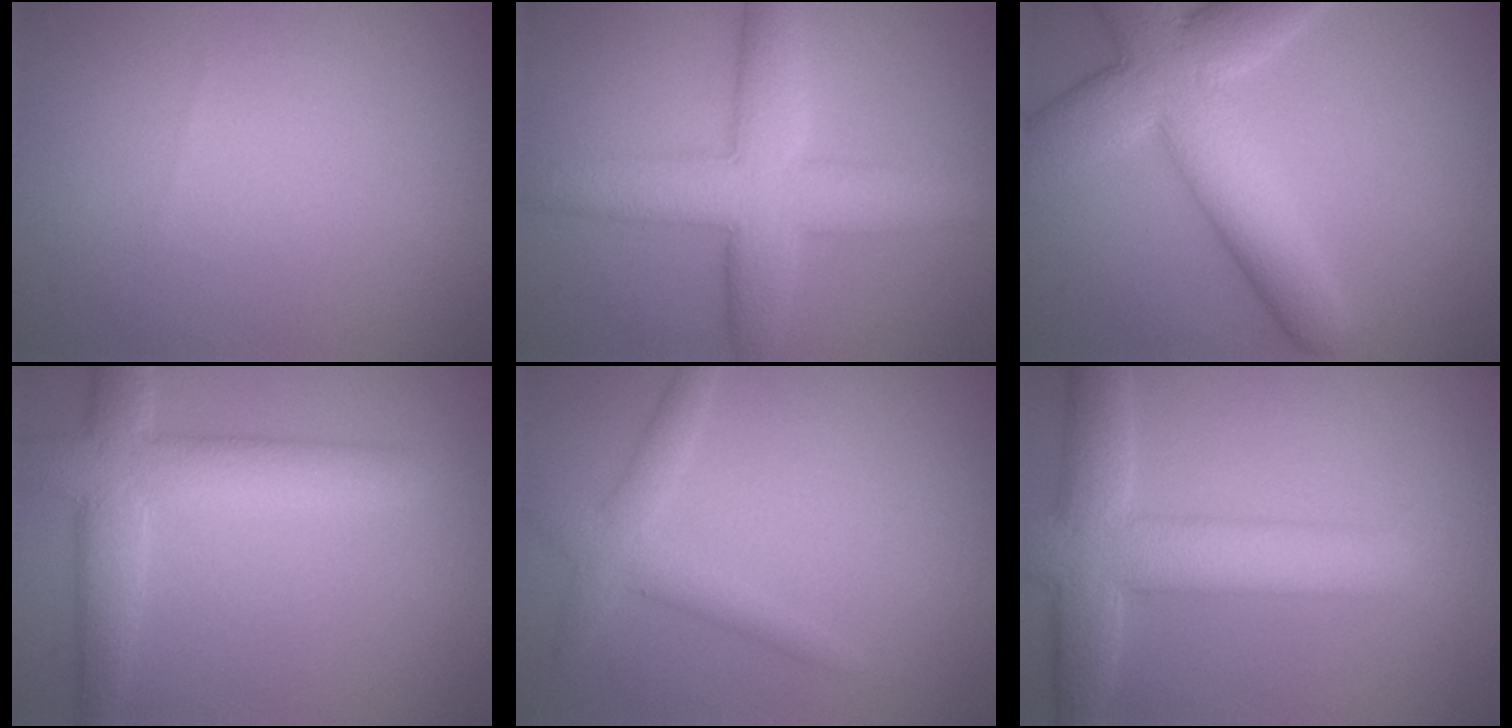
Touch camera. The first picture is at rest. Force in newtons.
{"total": 7.2, "press": 7.2, "slide": 0.1}
{"total": 9.4, "press": 9.3, "slide": 0.6}
{"total": 5.9, "press": 5.9, "slide": 0.6}
{"total": 2.4, "press": 2.4, "slide": 0.1}
{"total": 6.8, "press": 6.7, "slide": 0.3}